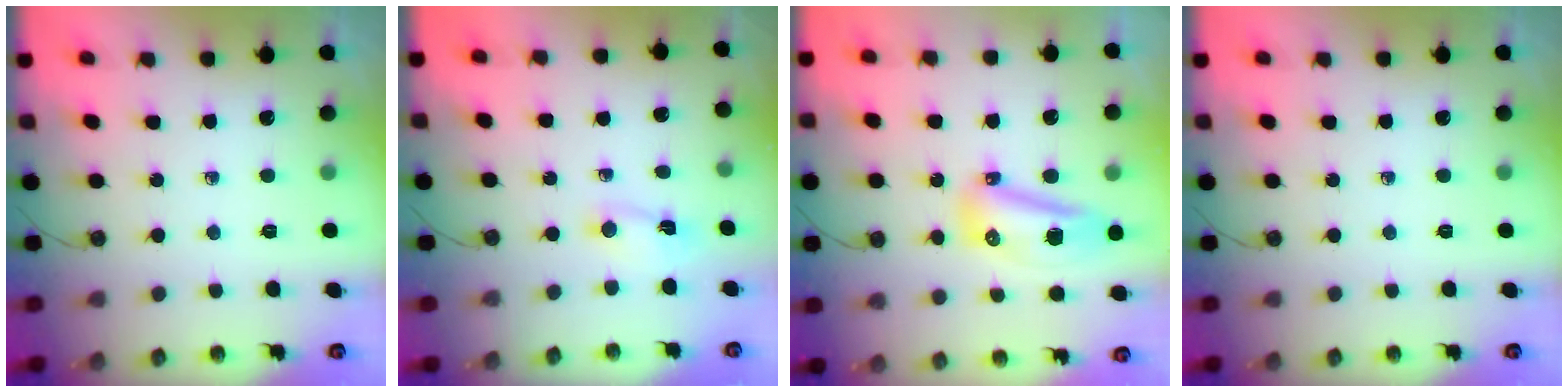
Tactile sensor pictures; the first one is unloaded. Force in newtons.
{"total": 1.4, "press": 1.4, "slide": 0.3}
{"total": 16.8, "press": 13.2, "slide": 10.4}
{"total": 0.0}